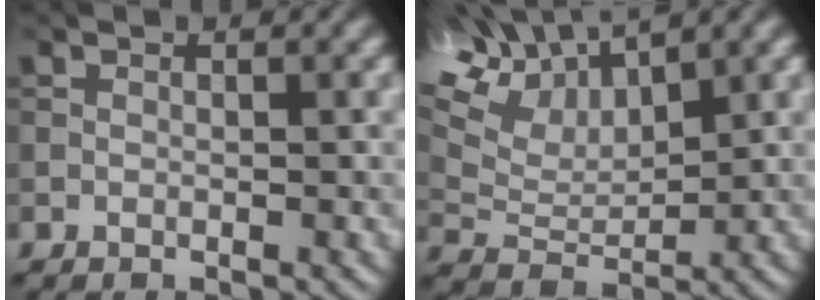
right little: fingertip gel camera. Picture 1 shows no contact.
{"total": 8.5, "force": [6.3, 3.1, 4.8], "torque": [-0.137, 0.033, 0.125]}